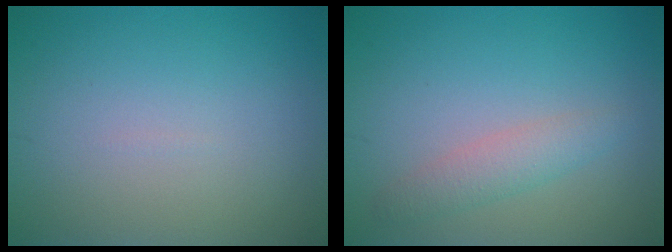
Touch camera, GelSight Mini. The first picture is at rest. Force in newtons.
{"total": 1.3, "press": 1.3, "slide": 0.3}